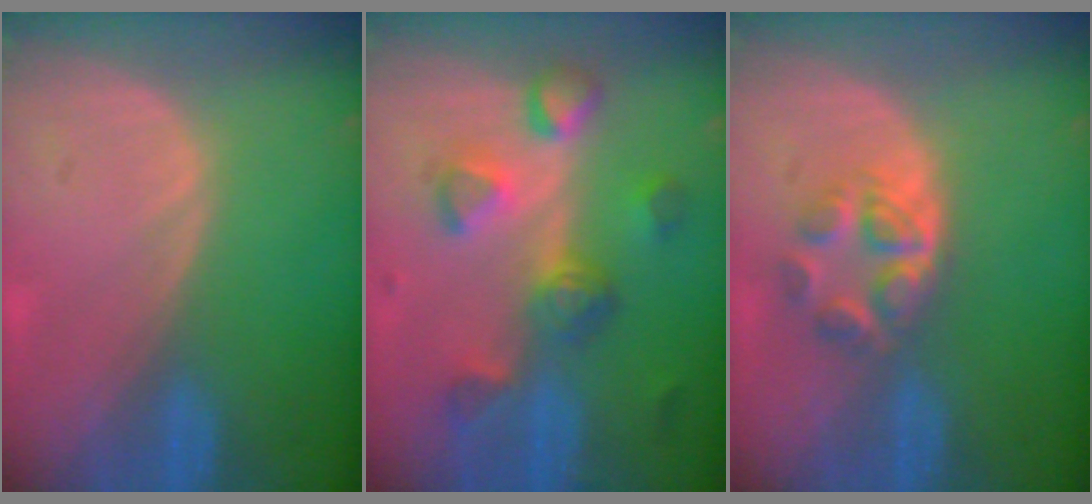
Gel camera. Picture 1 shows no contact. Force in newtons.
{"total": 8.2, "press": 7.7, "slide": 2.7}
{"total": 5.0, "press": 4.8, "slide": 1.4}